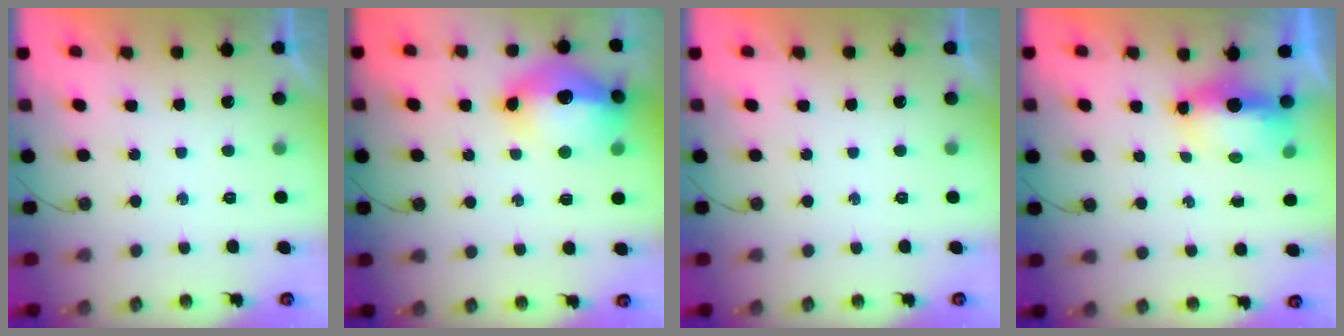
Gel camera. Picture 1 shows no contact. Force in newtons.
{"total": 22.5, "press": 18.8, "slide": 12.4}
{"total": 0.0}
{"total": 9.6, "press": 7.9, "slide": 5.4}